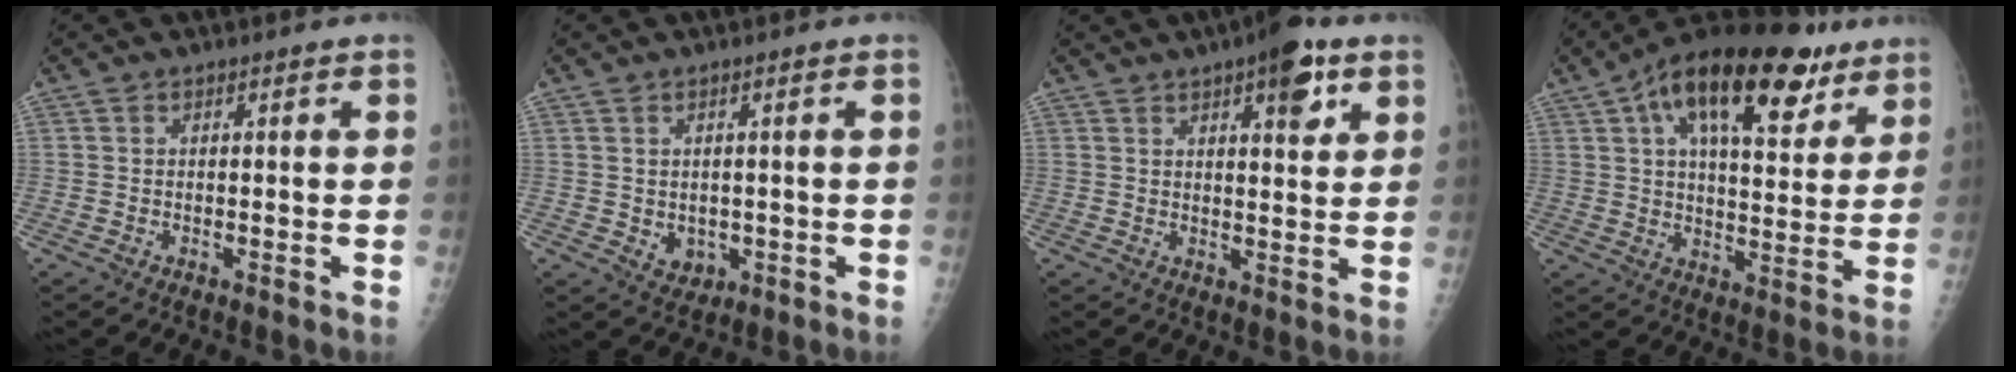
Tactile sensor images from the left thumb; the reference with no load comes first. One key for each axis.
{"total": 3.5, "fx": -0.4, "fy": 2.9, "fz": 2.0, "tx": -0.015, "ty": -0.002, "tz": 0.006}
{"total": 8.4, "fx": 4.4, "fy": 2.8, "fz": 6.6, "tx": -0.075, "ty": -0.016, "tz": 0.057}
{"total": 22.3, "fx": 12.0, "fy": 9.8, "fz": 16.0, "tx": -0.232, "ty": -0.010, "tz": 0.187}